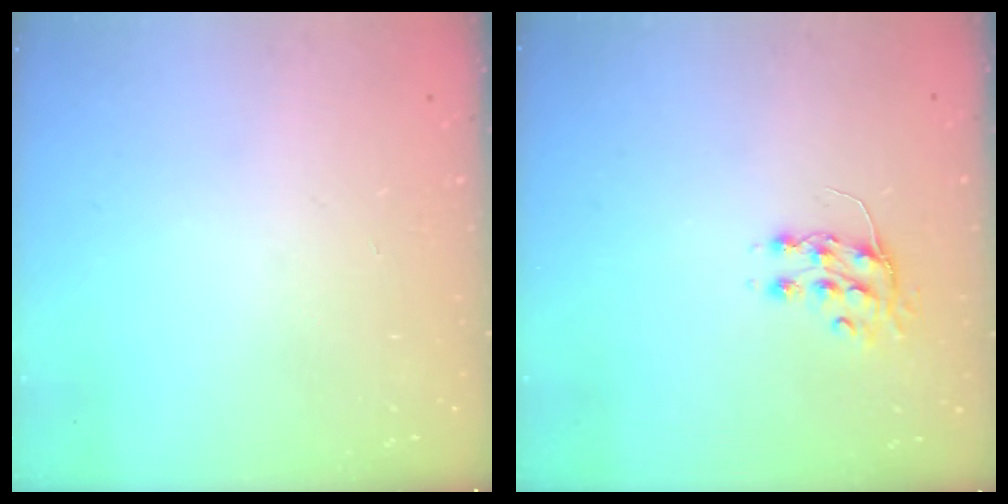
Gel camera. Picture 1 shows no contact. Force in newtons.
{"total": 7.6, "press": 7.5, "slide": 0.9}